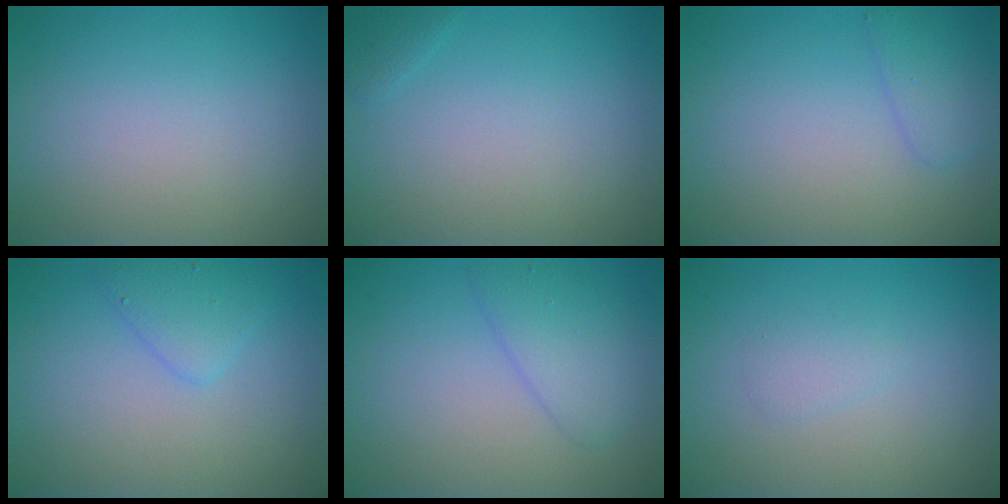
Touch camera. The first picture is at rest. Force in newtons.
{"total": 0.7, "press": 0.7, "slide": 0.1}
{"total": 1.7, "press": 1.7, "slide": 0.1}
{"total": 2.0, "press": 2.0, "slide": 0.1}
{"total": 2.7, "press": 2.7, "slide": 0.1}
{"total": 1.0, "press": 1.0, "slide": 0.1}